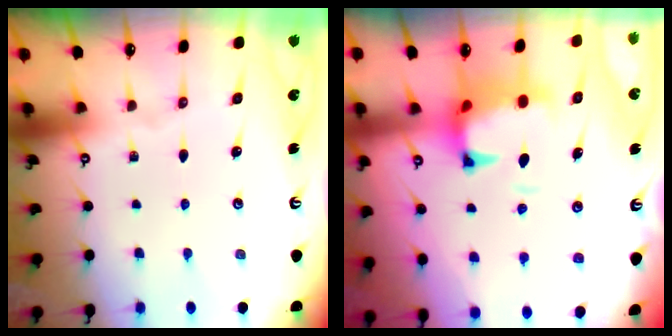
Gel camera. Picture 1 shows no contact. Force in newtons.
{"total": 2.0, "press": 1.4, "slide": 1.4}